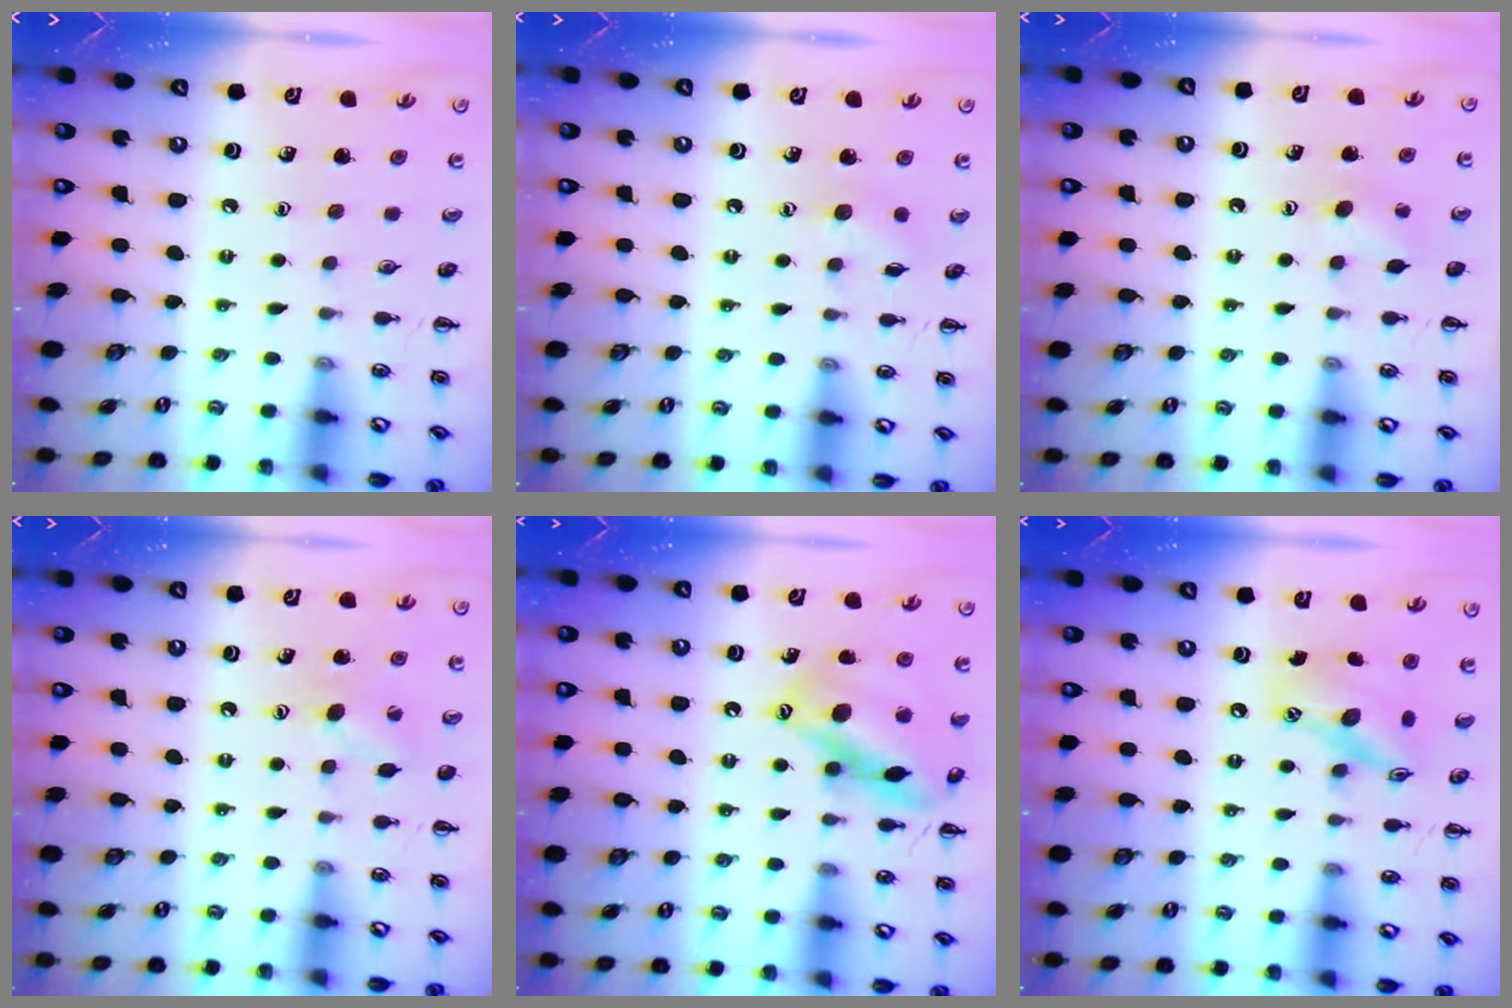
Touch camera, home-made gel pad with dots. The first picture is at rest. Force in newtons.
{"total": 5.5, "press": 5.3, "slide": 1.3}
{"total": 4.7, "press": 4.6, "slide": 1.1}
{"total": 6.1, "press": 5.9, "slide": 1.2}
{"total": 16.5, "press": 16.3, "slide": 2.3}
{"total": 13.9, "press": 13.6, "slide": 2.7}